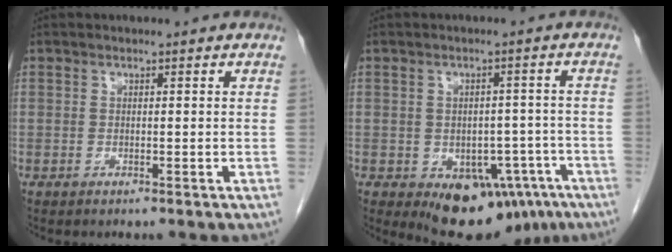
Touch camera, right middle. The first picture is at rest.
{"total": 12.4, "force": [-7.0, 7.0, 7.5], "torque": [-0.085, 0.007, -0.087]}